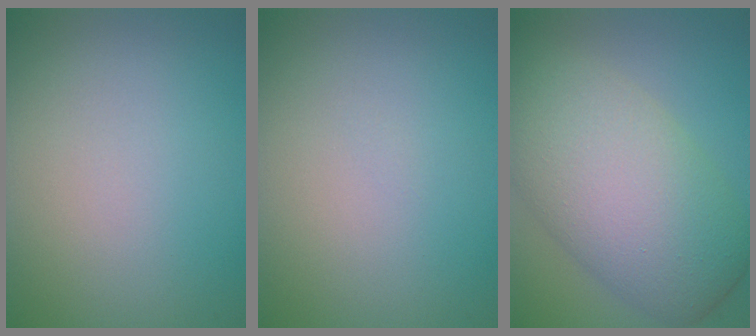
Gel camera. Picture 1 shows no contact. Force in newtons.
{"total": 0.0}
{"total": 9.7, "press": 9.7, "slide": 0.6}